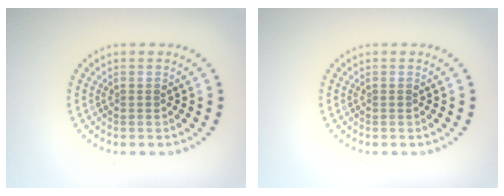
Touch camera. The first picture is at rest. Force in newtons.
{"total": 0.0}